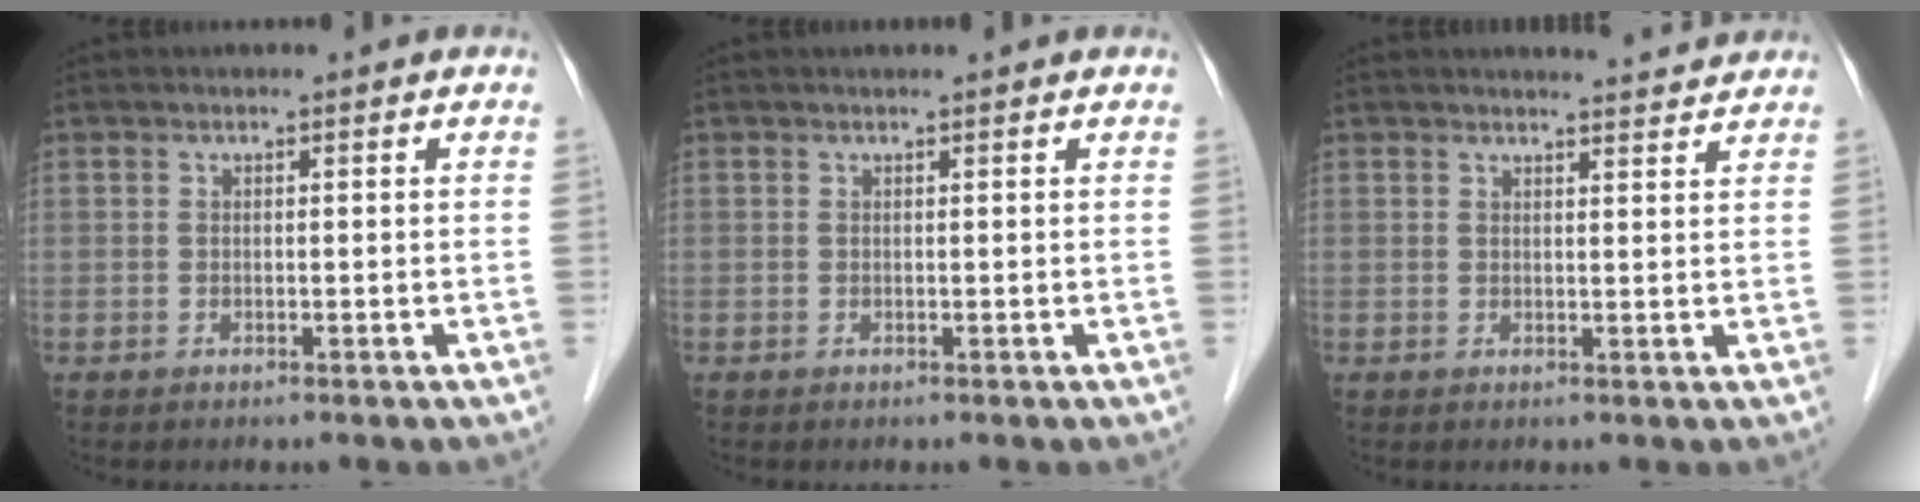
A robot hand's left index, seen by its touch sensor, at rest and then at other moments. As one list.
[{"total": 1.5, "force": [1.3, 0.4, 0.5], "torque": [0.002, 0.017, 0.018]}, {"total": 4.4, "force": [4.3, 0.4, 0.6], "torque": [-0.010, 0.001, 0.049]}]